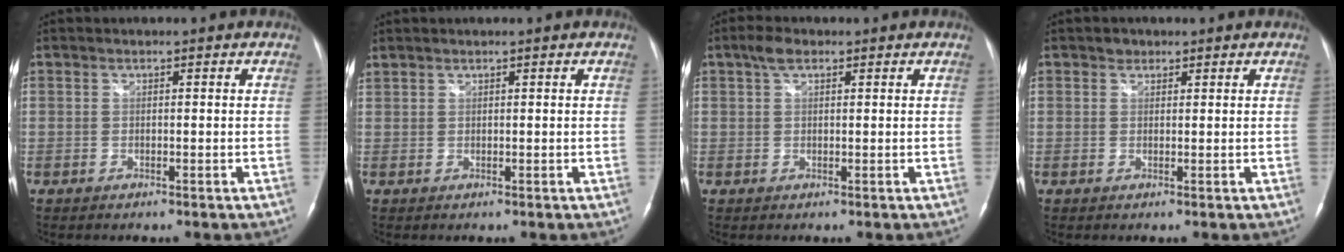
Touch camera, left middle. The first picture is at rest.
{"total": 1.0, "force": [0.9, 0.0, 0.2], "torque": [-0.017, 0.016, 0.027]}
{"total": 2.5, "force": [1.6, 1.1, 1.6], "torque": [-0.036, 0.012, 0.031]}
{"total": 1.2, "force": [0.9, 0.8, 0.2], "torque": [0.000, -0.002, 0.011]}